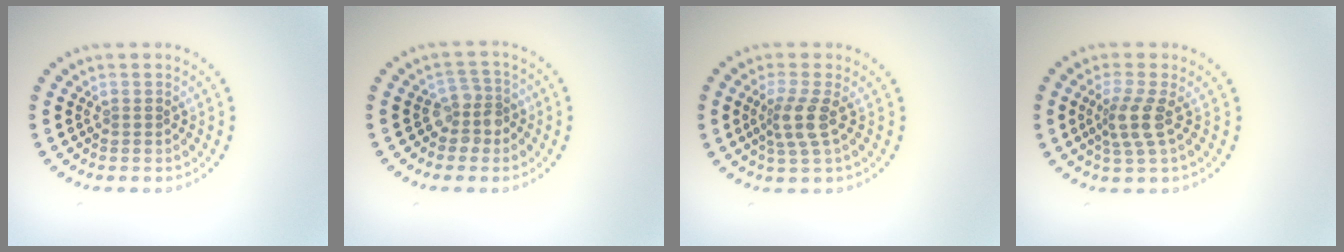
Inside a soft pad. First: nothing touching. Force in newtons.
{"total": 2.5, "press": 2.0, "slide": 1.5}
{"total": 2.7, "press": 2.1, "slide": 1.7}
{"total": 2.8, "press": 2.2, "slide": 1.7}